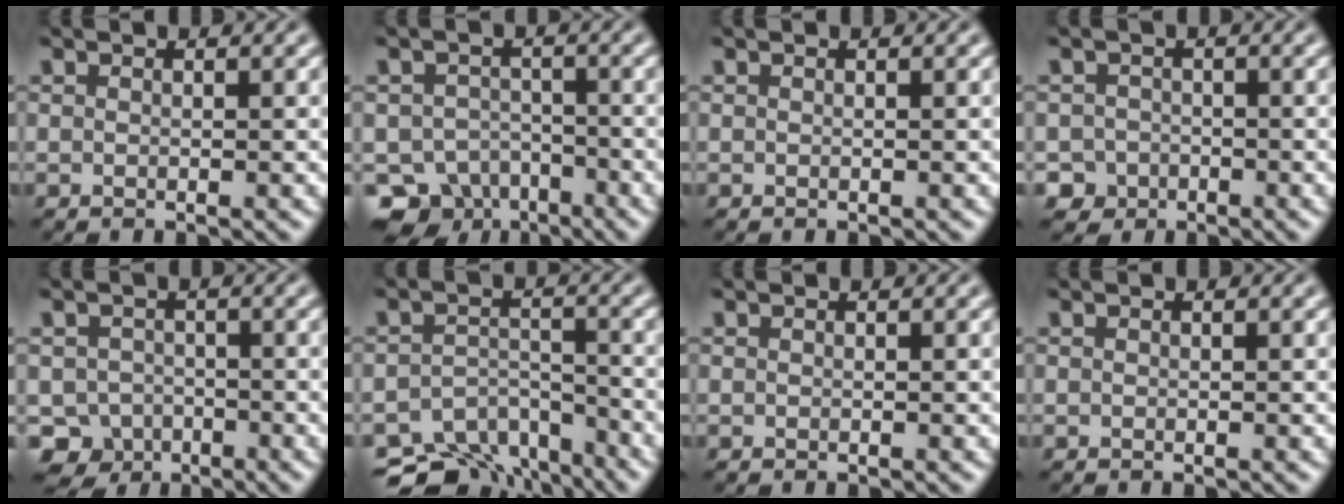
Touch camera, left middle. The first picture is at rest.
{"total": 6.8, "force": [-4.9, 4.2, 2.0], "torque": [-0.014, -0.013, -0.072]}
{"total": 0.0}
{"total": 2.4, "force": [-1.4, 2.0, 0.0], "torque": [0.018, 0.005, -0.025]}
{"total": 4.7, "force": [-2.8, 3.7, 1.0], "torque": [-0.001, -0.005, -0.047]}
{"total": 8.2, "force": [-6.9, 3.8, 2.2], "torque": [-0.025, -0.013, -0.100]}
{"total": 0.0}
{"total": 0.0}